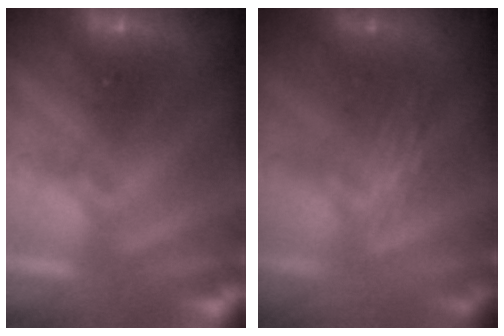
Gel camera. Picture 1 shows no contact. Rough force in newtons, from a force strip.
{"total": 2.4}